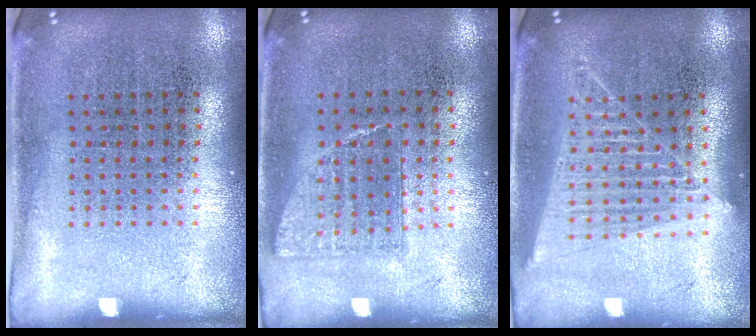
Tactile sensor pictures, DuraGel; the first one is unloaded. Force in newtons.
{"total": 0.8, "press": 0.8, "slide": 0.1}
{"total": 1.5, "press": 1.4, "slide": 0.5}